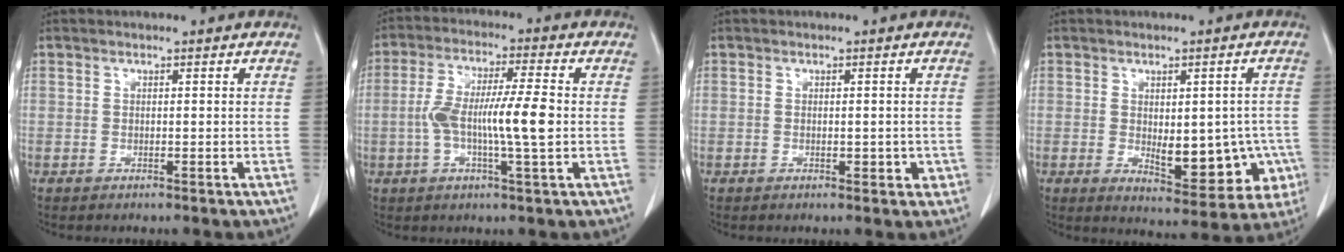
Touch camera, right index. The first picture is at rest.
{"total": 10.0, "force": [-1.0, 0.8, 9.9], "torque": [-0.189, 0.009, -0.024]}
{"total": 1.9, "force": [-0.3, 1.2, 1.4], "torque": [-0.010, 0.002, 0.001]}
{"total": 10.7, "force": [-2.0, 5.2, 9.1], "torque": [-0.104, 0.004, -0.010]}